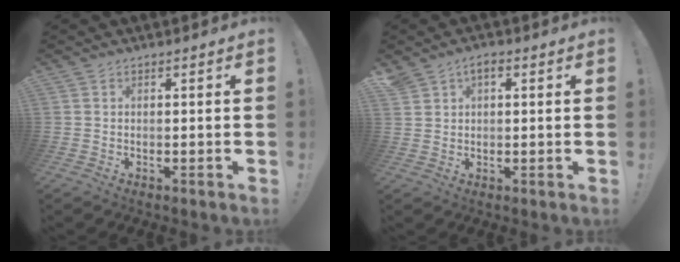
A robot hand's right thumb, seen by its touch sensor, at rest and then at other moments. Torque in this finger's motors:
{"motor_torque": [0.01, 0.03, 0.35, 0.23, 0.06]}